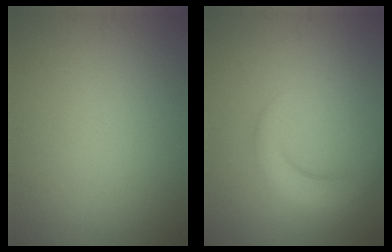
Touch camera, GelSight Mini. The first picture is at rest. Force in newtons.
{"total": 3.0, "press": 3.0, "slide": 0.3}